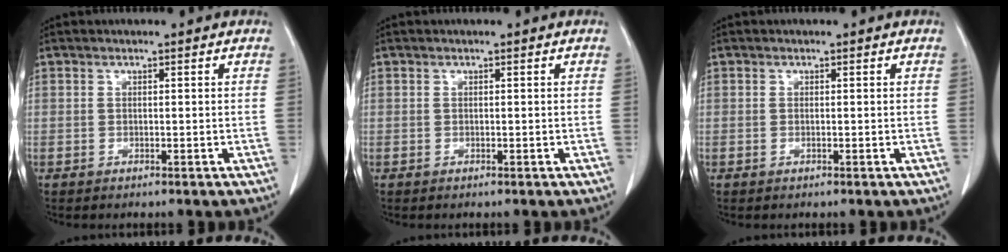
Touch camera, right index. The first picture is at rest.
{"total": 0.0}
{"total": 0.0}